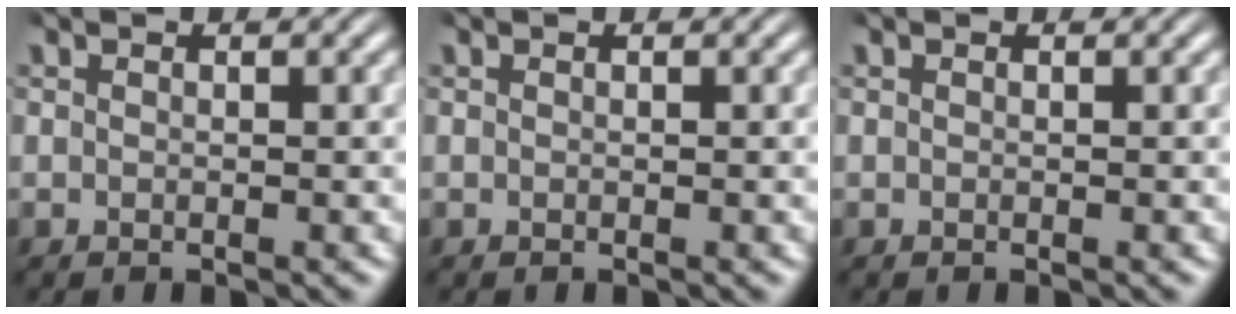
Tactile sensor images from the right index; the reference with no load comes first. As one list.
[{"total": 0.0}, {"total": 0.0}]